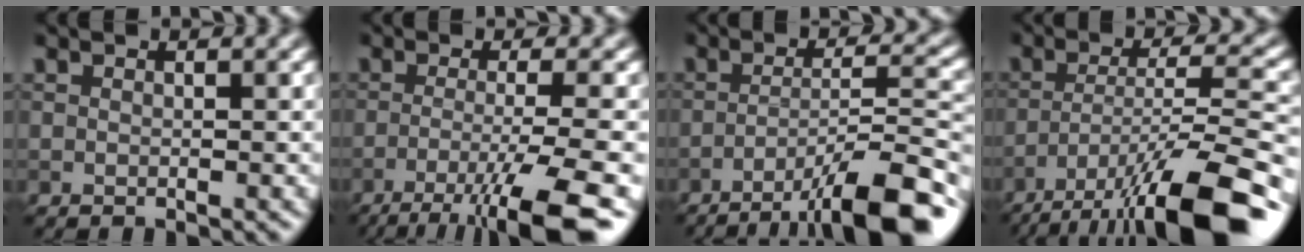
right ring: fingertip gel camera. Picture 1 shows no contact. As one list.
[{"total": 8.6, "force": [-4.9, 1.4, 7.0], "torque": [-0.097, -0.001, -0.090]}, {"total": 10.5, "force": [-6.8, 1.9, 7.7], "torque": [-0.102, 0.016, -0.111]}, {"total": 12.8, "force": [-8.2, 2.9, 9.4], "torque": [-0.150, 0.002, -0.136]}]